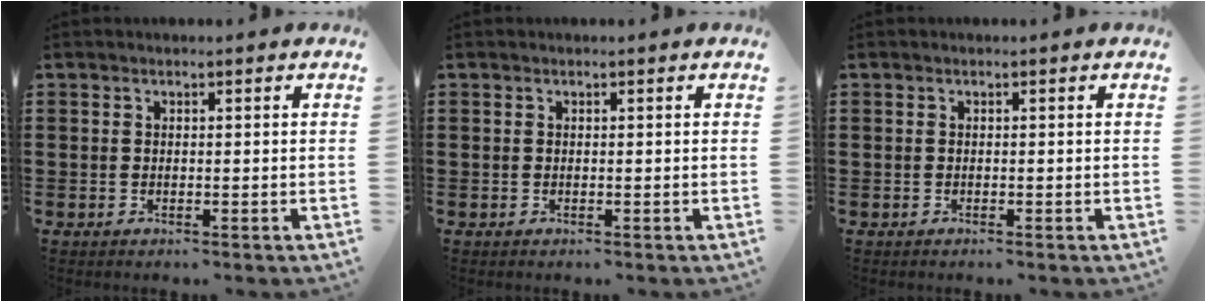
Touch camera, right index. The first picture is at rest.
{"total": 0.0}
{"total": 0.0}